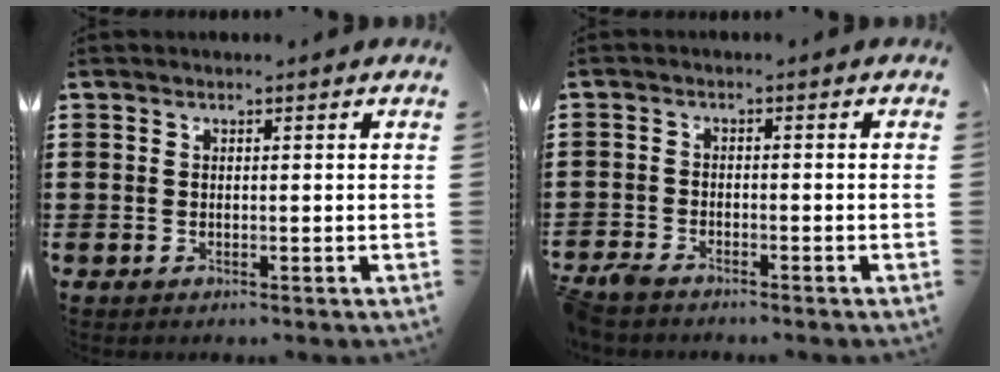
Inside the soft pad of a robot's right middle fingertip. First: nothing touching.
{"total": 2.3, "force": [-2.2, 0.4, 0.5], "torque": [-0.033, -0.004, -0.053]}